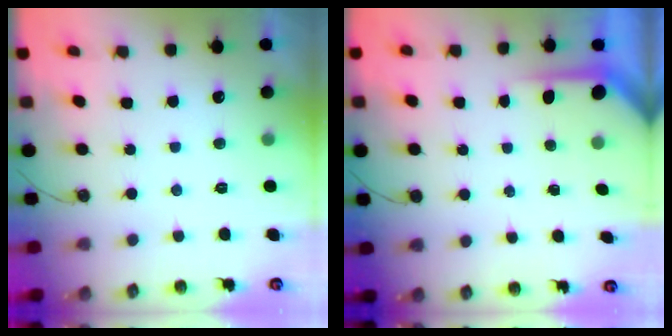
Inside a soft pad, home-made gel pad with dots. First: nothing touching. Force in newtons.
{"total": 4.4, "press": 4.4, "slide": 0.1}